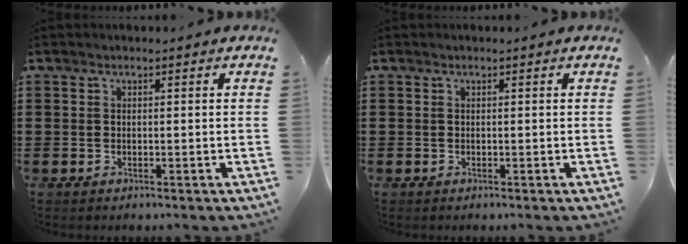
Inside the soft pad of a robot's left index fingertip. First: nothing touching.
{"total": 0.0}